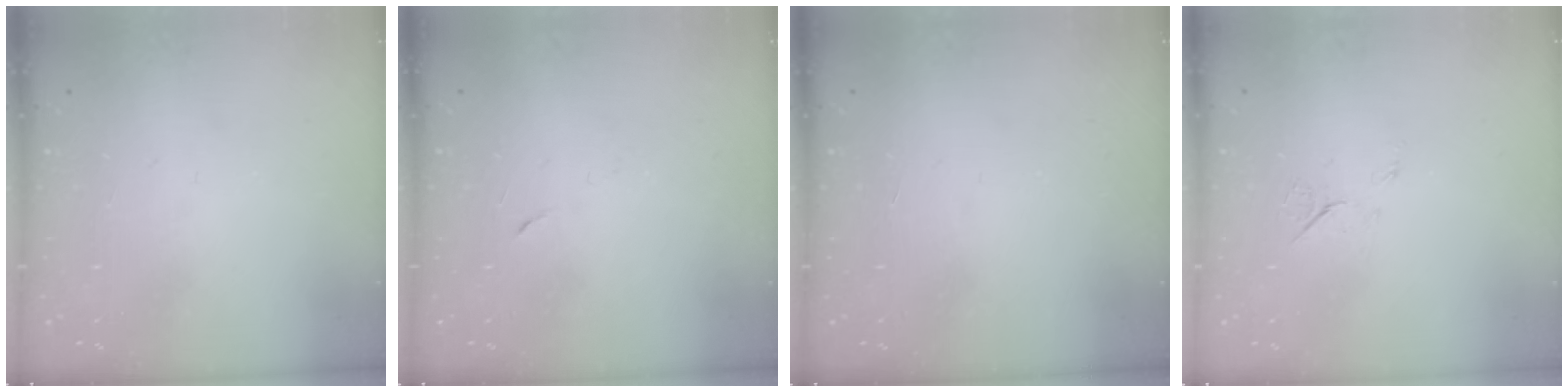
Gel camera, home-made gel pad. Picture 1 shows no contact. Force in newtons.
{"total": 2.9, "press": 2.7, "slide": 1.0}
{"total": 1.5, "press": 1.5, "slide": 0.1}
{"total": 6.0, "press": 6.0, "slide": 0.8}